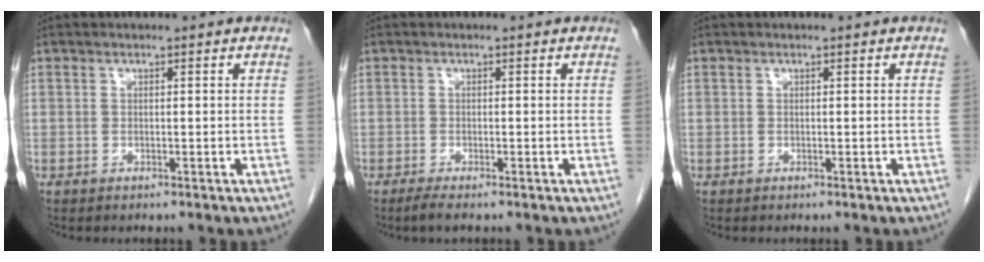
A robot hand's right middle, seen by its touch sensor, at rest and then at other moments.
{"total": 1.6, "force": [-1.2, 0.0, 1.0], "torque": [-0.030, -0.007, -0.025]}
{"total": 0.0}